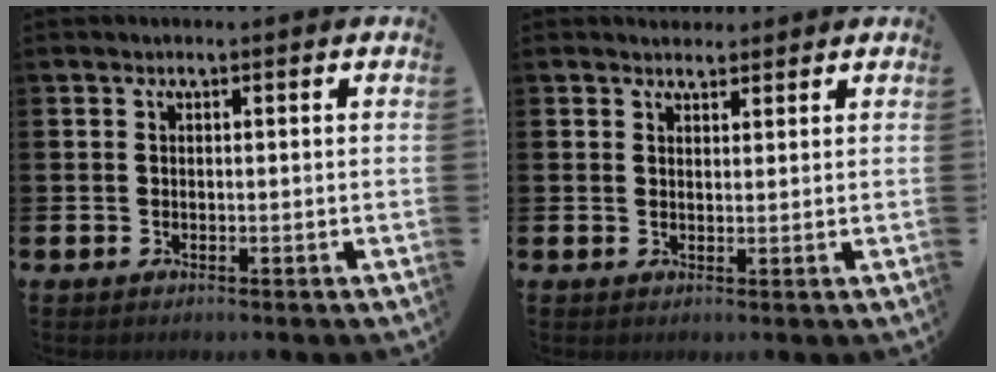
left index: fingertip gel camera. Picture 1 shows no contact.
{"total": 2.4, "force": [2.3, 0.9, 0.0], "torque": [0.005, -0.006, 0.041]}